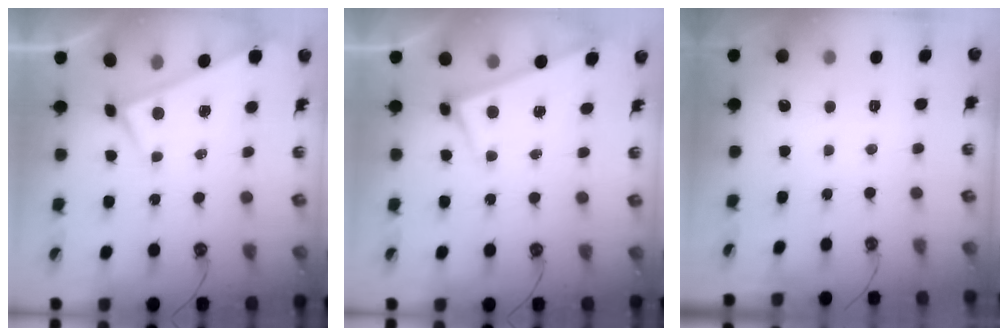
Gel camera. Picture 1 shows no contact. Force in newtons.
{"total": 2.9, "press": 2.9, "slide": 0.2}
{"total": 0.0}